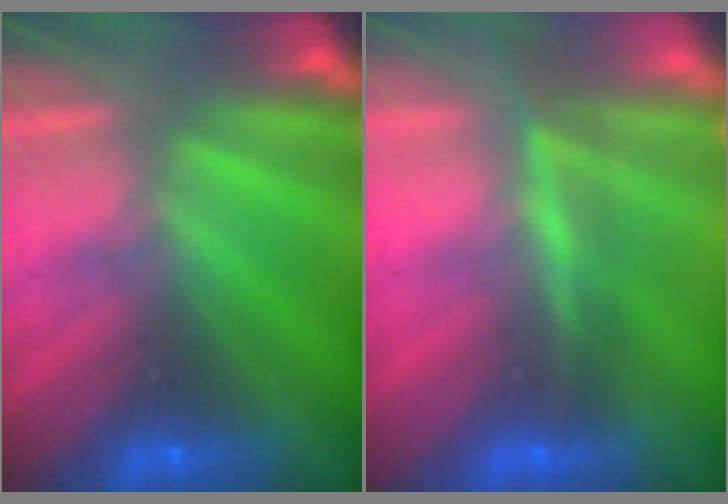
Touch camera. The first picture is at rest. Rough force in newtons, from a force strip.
{"total": 4.6}